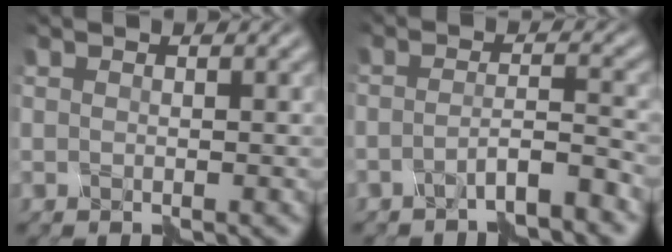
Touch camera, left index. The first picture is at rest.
{"total": 3.2, "force": [-2.2, 0.6, 2.2], "torque": [-0.028, 0.006, -0.051]}